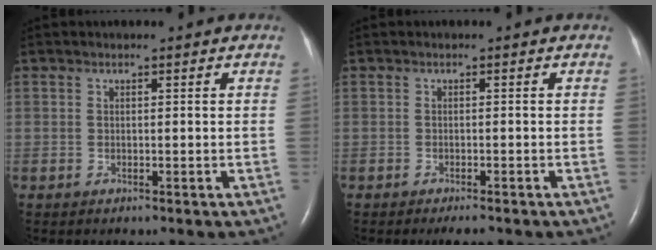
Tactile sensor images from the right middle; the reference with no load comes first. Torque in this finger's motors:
{"motor_torque": [0.32, -0.37, 0.03, 0.06]}